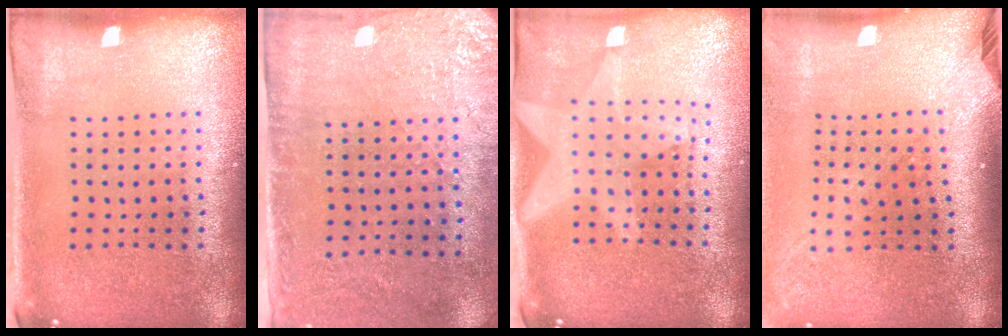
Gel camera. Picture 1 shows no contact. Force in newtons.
{"total": 2.8, "press": 2.3, "slide": 1.6}
{"total": 2.1, "press": 1.7, "slide": 1.2}
{"total": 2.3, "press": 1.7, "slide": 1.5}